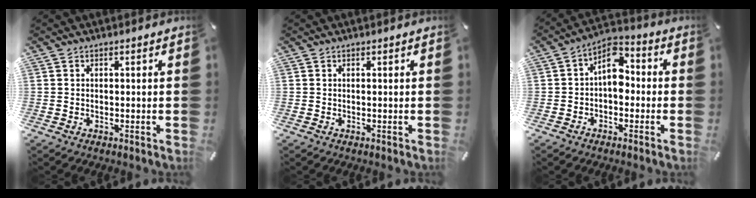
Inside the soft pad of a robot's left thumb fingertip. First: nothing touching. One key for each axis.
{"total": 0.0}
{"total": 7.2, "fx": -0.1, "fy": 4.8, "fz": 5.4, "tx": -0.084, "ty": 0.005, "tz": -0.004}